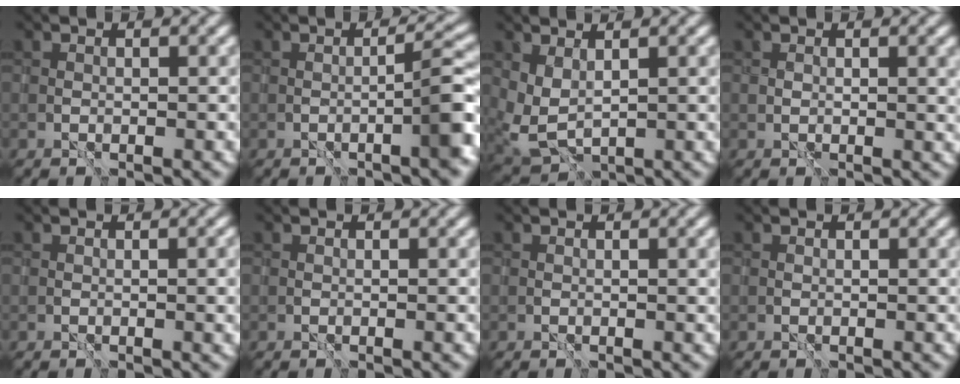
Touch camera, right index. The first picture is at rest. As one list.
[{"total": 3.3, "force": [-1.0, 0.1, 3.1], "torque": [-0.041, 0.014, -0.020]}, {"total": 3.2, "force": [1.3, 1.8, 2.3], "torque": [-0.062, -0.005, 0.029]}, {"total": 1.2, "force": [0.8, 0.3, 0.8], "torque": [-0.010, -0.005, 0.019]}, {"total": 2.1, "force": [0.2, 0.6, 2.0], "torque": [-0.027, -0.005, 0.009]}, {"total": 0.0}, {"total": 1.1, "force": [0.3, 0.3, 1.0], "torque": [-0.015, -0.003, 0.008]}, {"total": 0.0}]